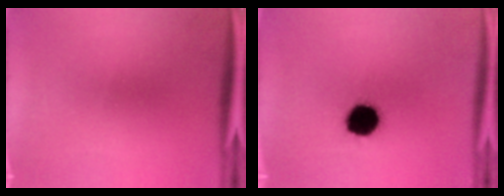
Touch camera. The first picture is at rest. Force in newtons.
{"total": 11.7}